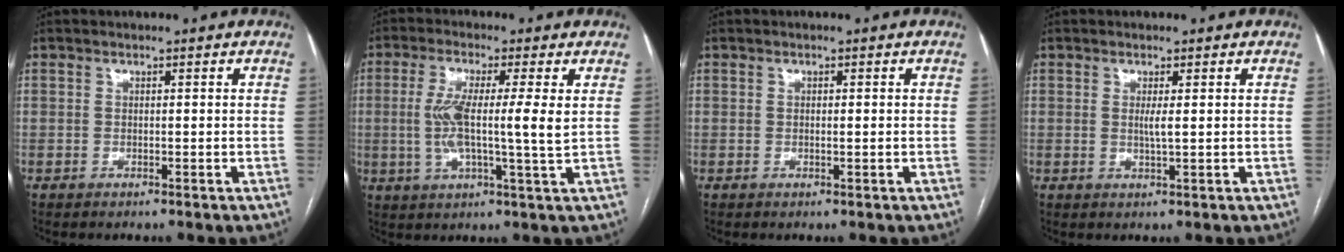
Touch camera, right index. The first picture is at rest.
{"total": 9.0, "force": [0.9, 0.3, 9.0], "torque": [-0.177, 0.001, 0.009]}
{"total": 0.6, "force": [0.0, 0.1, 0.6], "torque": [-0.013, -0.001, 0.000]}
{"total": 1.7, "force": [0.3, 0.0, 1.7], "torque": [-0.035, -0.002, 0.006]}